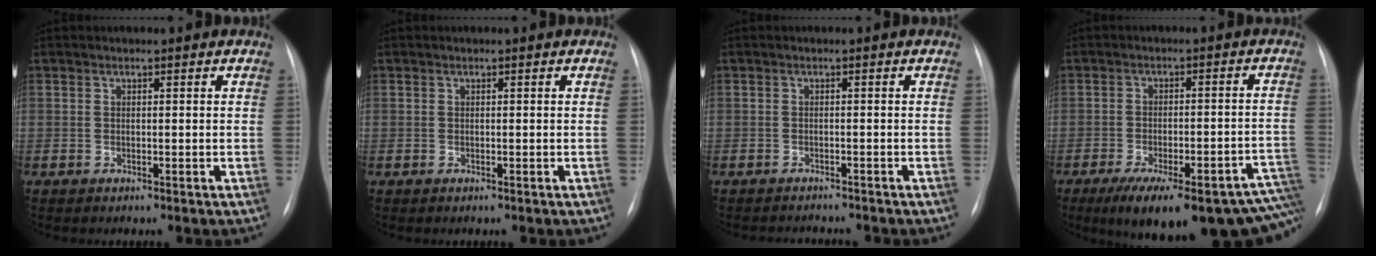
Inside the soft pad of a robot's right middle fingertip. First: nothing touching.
{"total": 0.0}
{"total": 3.1, "force": [-3.0, 0.4, 0.2], "torque": [0.000, -0.005, -0.040]}
{"total": 21.1, "force": [-13.5, 6.8, 14.7], "torque": [-0.128, 0.024, -0.169]}